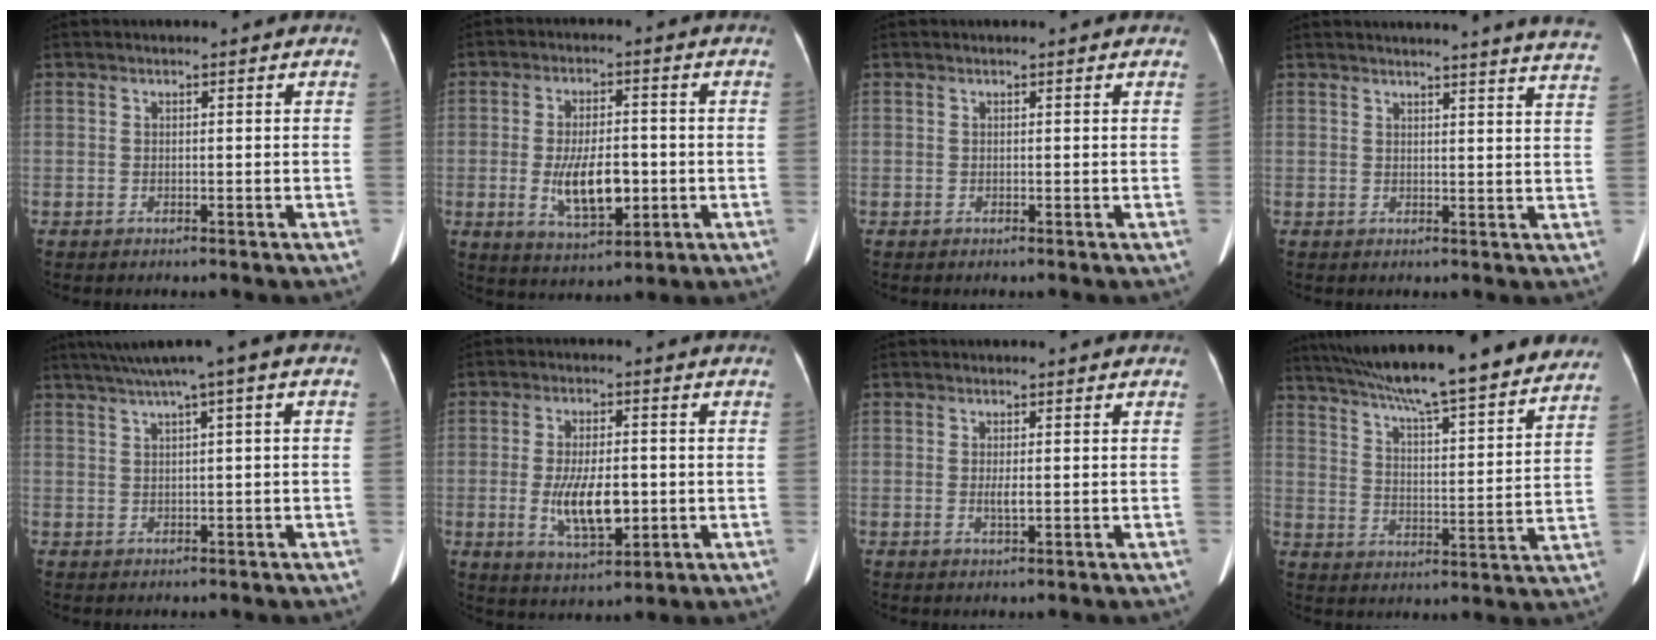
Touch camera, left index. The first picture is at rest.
{"total": 9.1, "force": [-1.8, 3.6, 8.1], "torque": [-0.155, -0.005, -0.023]}
{"total": 0.8, "force": [0.8, 0.2, 0.2], "torque": [-0.009, 0.002, -0.001]}
{"total": 19.2, "force": [18.4, -0.2, 5.5], "torque": [-0.069, -0.075, 0.194]}
{"total": 6.3, "force": [3.2, 0.0, 5.5], "torque": [-0.090, 0.035, 0.054]}
{"total": 8.9, "force": [-1.5, 3.4, 8.1], "torque": [-0.157, -0.009, -0.020]}
{"total": 1.6, "force": [-0.1, 0.3, 1.5], "torque": [-0.033, -0.002, -0.002]}
{"total": 27.5, "force": [24.1, 2.7, 13.0], "torque": [-0.208, -0.012, 0.325]}